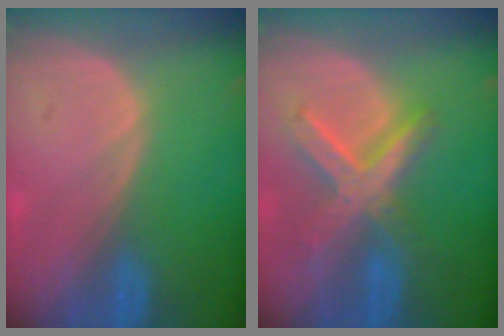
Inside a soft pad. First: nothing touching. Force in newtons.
{"total": 7.9, "press": 6.8, "slide": 4.0}